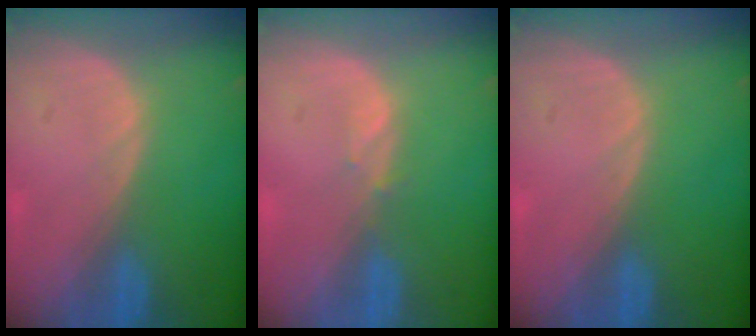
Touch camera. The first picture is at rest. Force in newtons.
{"total": 0.8, "press": 0.8, "slide": 0.3}
{"total": 0.0}